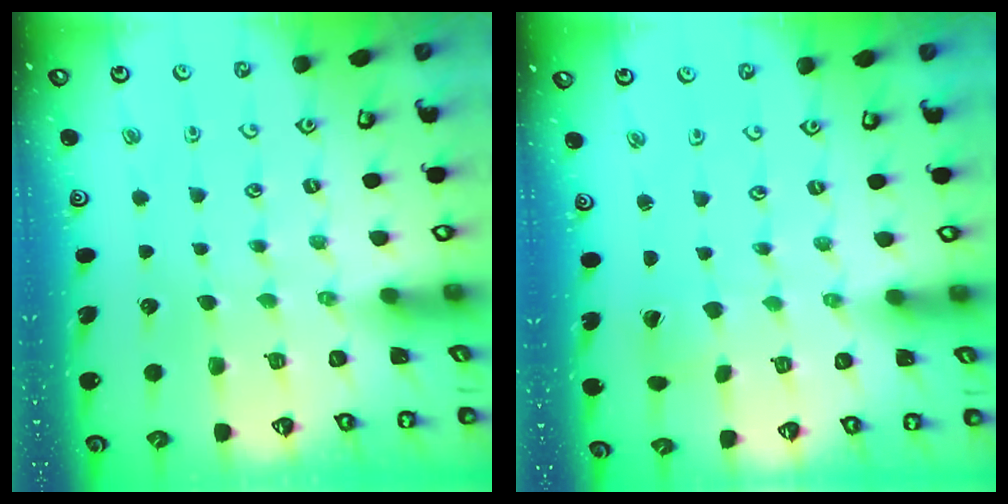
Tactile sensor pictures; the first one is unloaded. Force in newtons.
{"total": 1.0, "press": 0.9, "slide": 0.4}